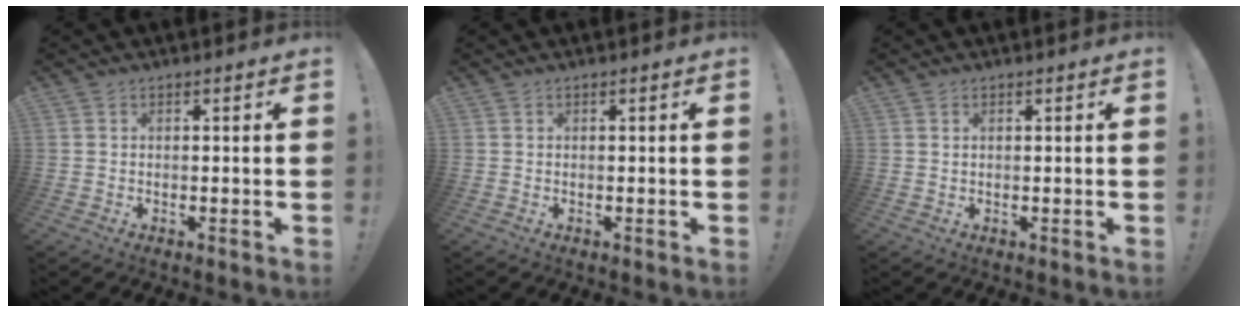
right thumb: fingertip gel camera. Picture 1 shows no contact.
{"total": 0.0}
{"total": 0.8, "force": [0.5, 0.4, 0.4], "torque": [-0.003, -0.001, 0.008]}